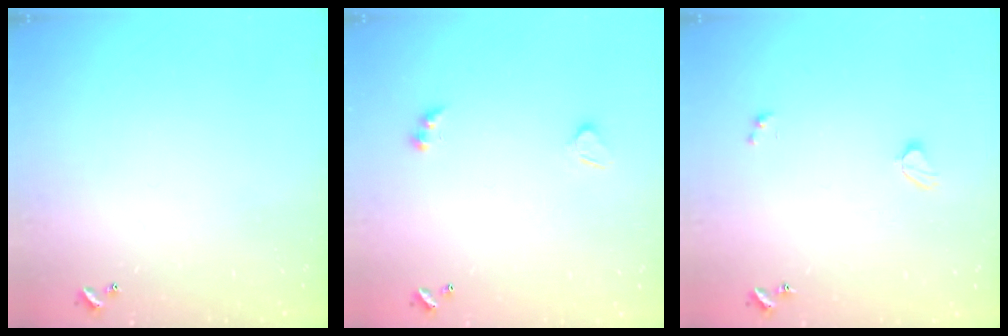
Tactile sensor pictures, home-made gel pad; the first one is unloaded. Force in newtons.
{"total": 2.8, "press": 2.7, "slide": 1.0}
{"total": 1.5, "press": 1.4, "slide": 0.6}